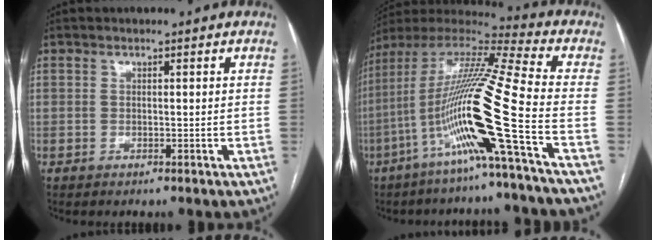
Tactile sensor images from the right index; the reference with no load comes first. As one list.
[{"total": 19.4, "force": [-7.1, -1.9, 18.0], "torque": [-0.361, -0.009, -0.145]}]